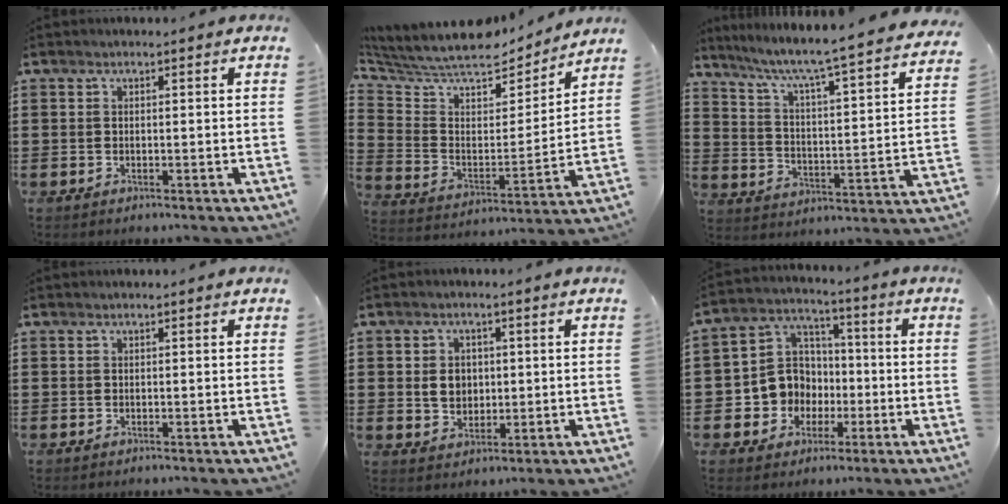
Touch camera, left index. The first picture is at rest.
{"total": 8.0, "force": [7.3, 2.4, 2.4], "torque": [-0.087, -0.053, 0.124]}
{"total": 5.2, "force": [4.4, -0.7, 2.8], "torque": [-0.076, -0.050, 0.060]}
{"total": 0.0}
{"total": 4.1, "force": [0.4, 3.3, 2.4], "torque": [-0.049, 0.006, 0.002]}
{"total": 8.2, "force": [-1.2, 7.9, 1.8], "torque": [-0.083, 0.002, -0.023]}